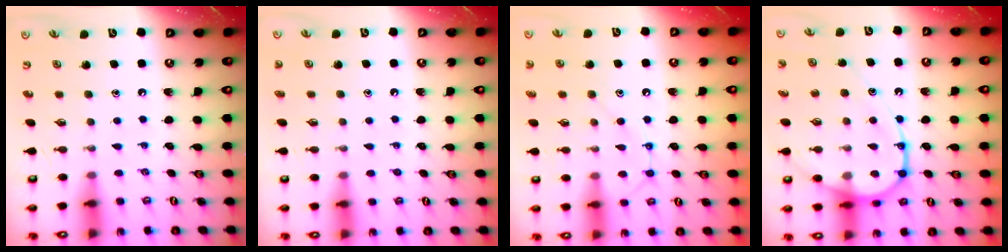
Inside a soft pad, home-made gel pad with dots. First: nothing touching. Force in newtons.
{"total": 0.8, "press": 0.8, "slide": 0.1}
{"total": 11.5, "press": 11.4, "slide": 1.1}
{"total": 15.0, "press": 14.9, "slide": 1.7}